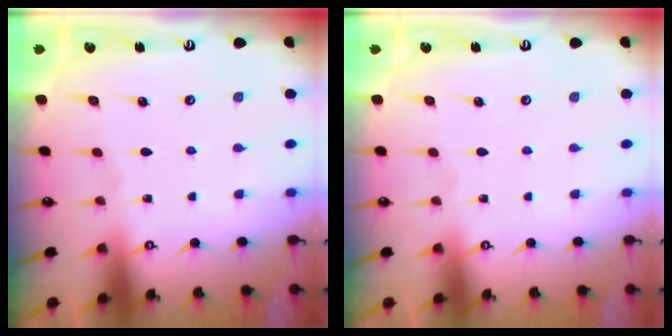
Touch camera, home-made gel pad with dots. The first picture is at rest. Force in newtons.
{"total": 0.0}